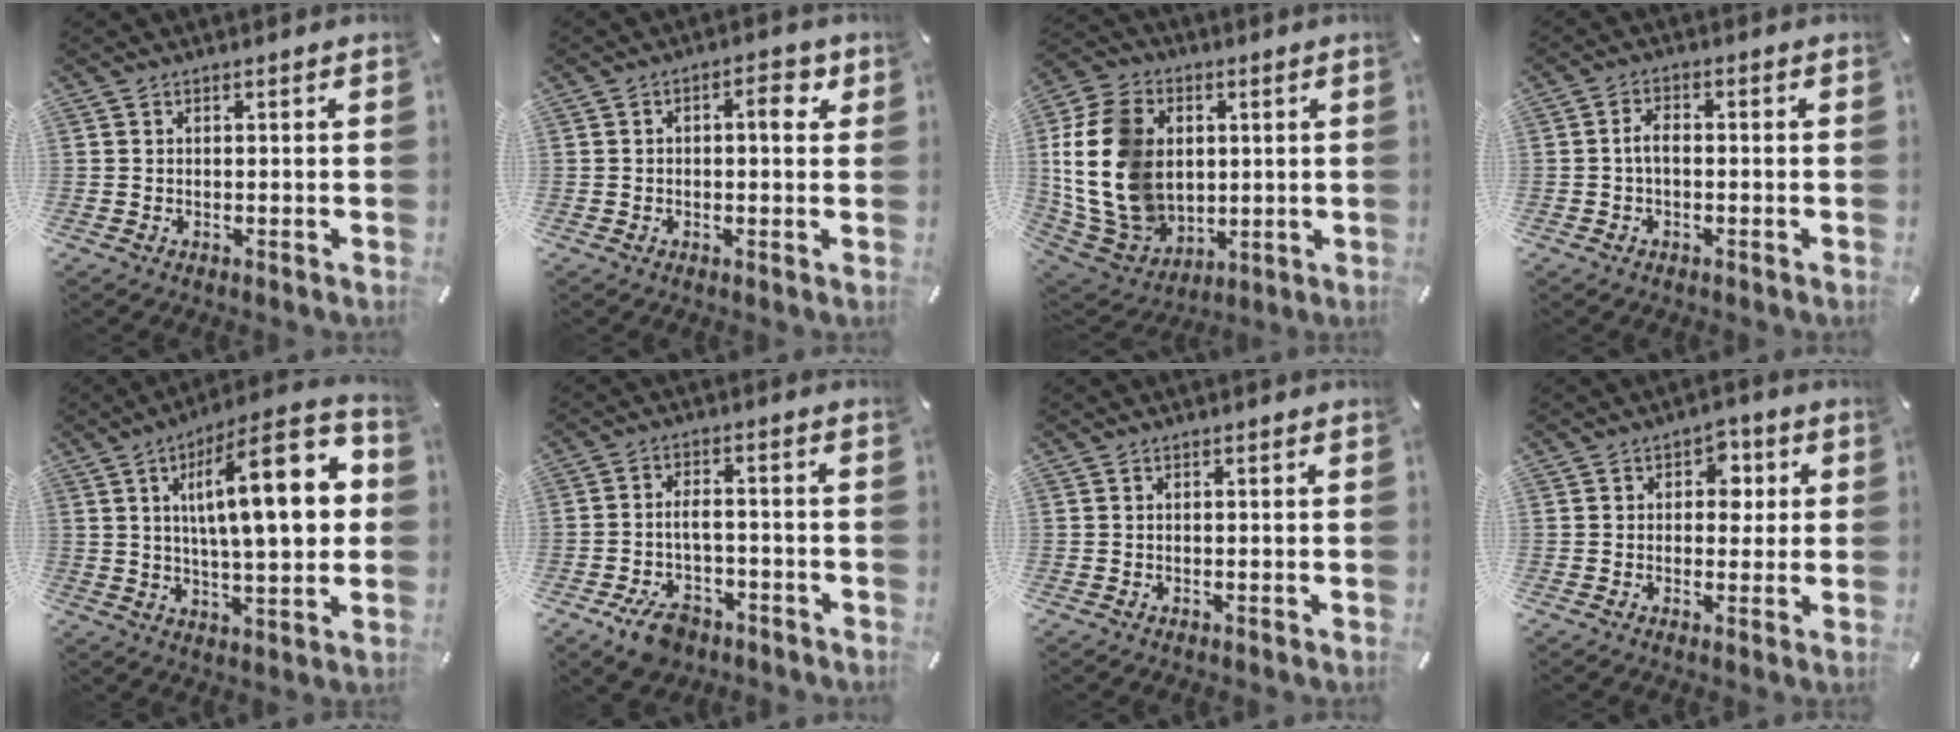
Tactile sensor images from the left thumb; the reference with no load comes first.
{"total": 5.1, "force": [0.9, 2.5, 4.4], "torque": [-0.056, 0.001, 0.007]}
{"total": 19.8, "force": [1.7, 15.6, 12.0], "torque": [-0.285, -0.006, 0.035]}
{"total": 3.5, "force": [-0.6, 2.0, 2.8], "torque": [-0.060, 0.005, -0.014]}
{"total": 21.6, "force": [5.1, 7.1, 19.7], "torque": [-0.309, -0.015, 0.064]}
{"total": 7.6, "force": [-3.3, 4.8, 4.9], "torque": [-0.080, 0.018, -0.056]}
{"total": 0.0}
{"total": 6.5, "force": [0.9, 5.1, 4.0], "torque": [-0.038, -0.001, 0.006]}